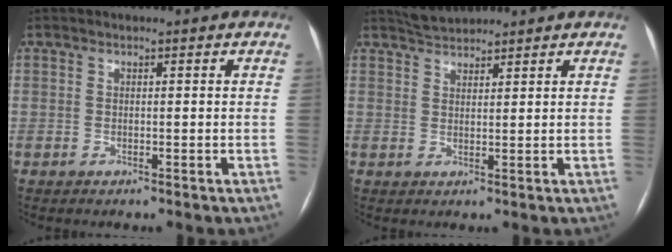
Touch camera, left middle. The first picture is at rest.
{"total": 3.4, "force": [3.3, 0.5, 0.6], "torque": [-0.017, 0.019, 0.064]}